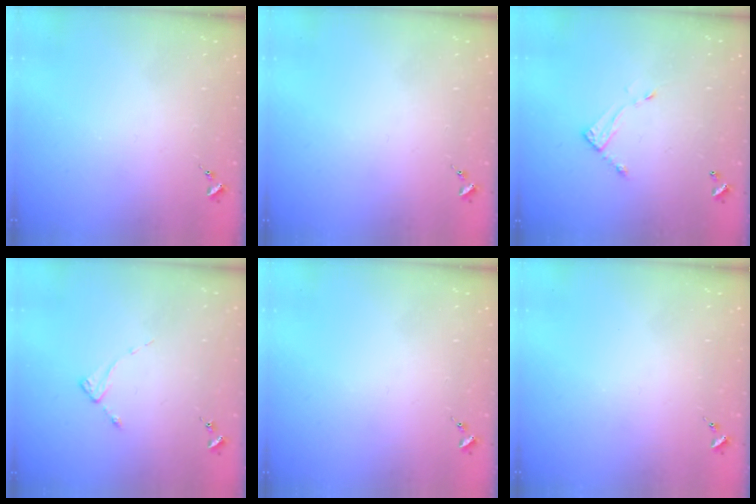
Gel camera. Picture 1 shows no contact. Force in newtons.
{"total": 0.0}
{"total": 5.5, "press": 5.5, "slide": 0.3}
{"total": 1.9, "press": 1.8, "slide": 0.3}
{"total": 0.0}
{"total": 0.0}